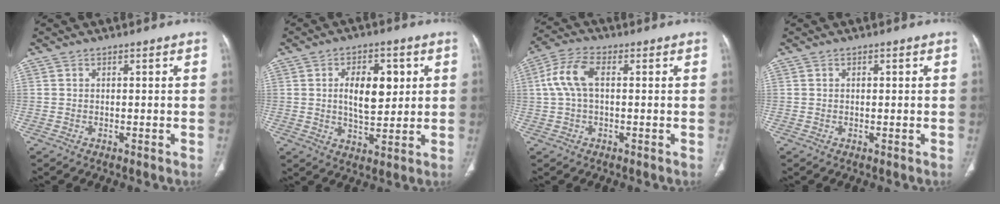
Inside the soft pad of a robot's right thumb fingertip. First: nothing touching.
{"total": 10.0, "force": [2.2, 5.3, 8.2], "torque": [-0.106, -0.010, 0.040]}
{"total": 7.6, "force": [0.9, 3.8, 6.5], "torque": [-0.150, 0.027, 0.016]}
{"total": 0.7, "force": [0.2, 0.4, 0.5], "torque": [-0.012, 0.000, 0.004]}